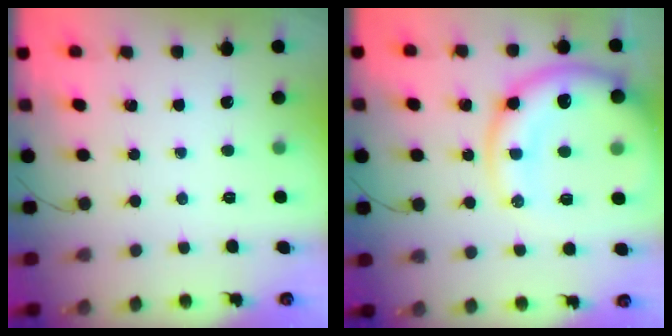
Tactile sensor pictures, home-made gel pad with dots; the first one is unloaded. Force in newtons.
{"total": 18.0, "press": 17.7, "slide": 3.5}